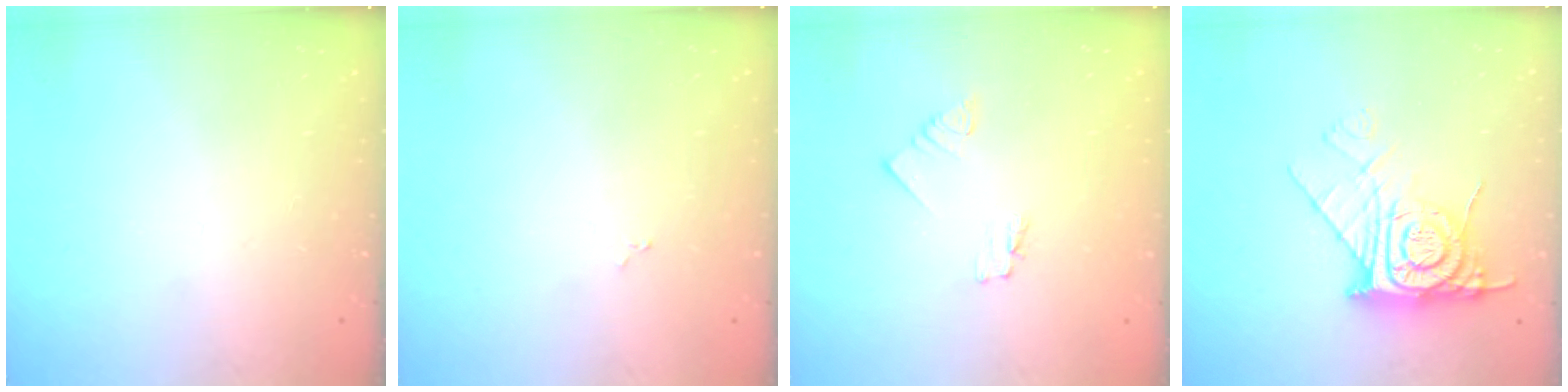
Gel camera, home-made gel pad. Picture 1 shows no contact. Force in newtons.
{"total": 1.9, "press": 1.9, "slide": 0.3}
{"total": 1.2, "press": 1.2, "slide": 0.0}
{"total": 12.8, "press": 12.7, "slide": 1.2}